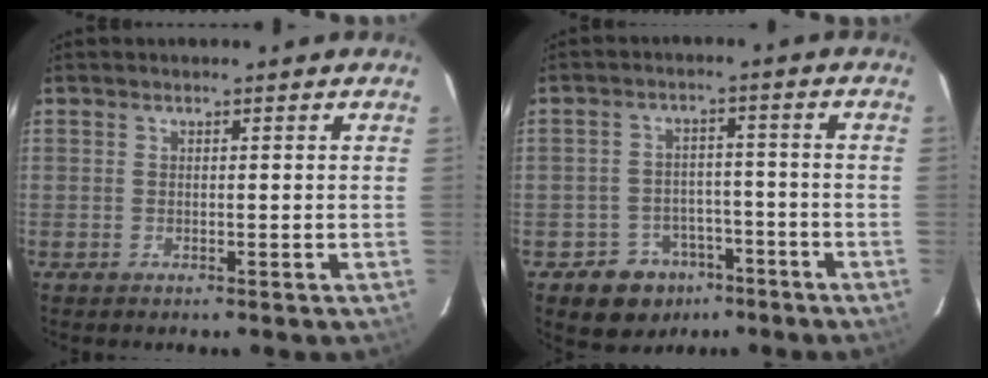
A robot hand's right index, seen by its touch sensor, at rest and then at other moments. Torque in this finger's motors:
{"motor_torque": [0.17, -0.33, 0.01, -0.08]}